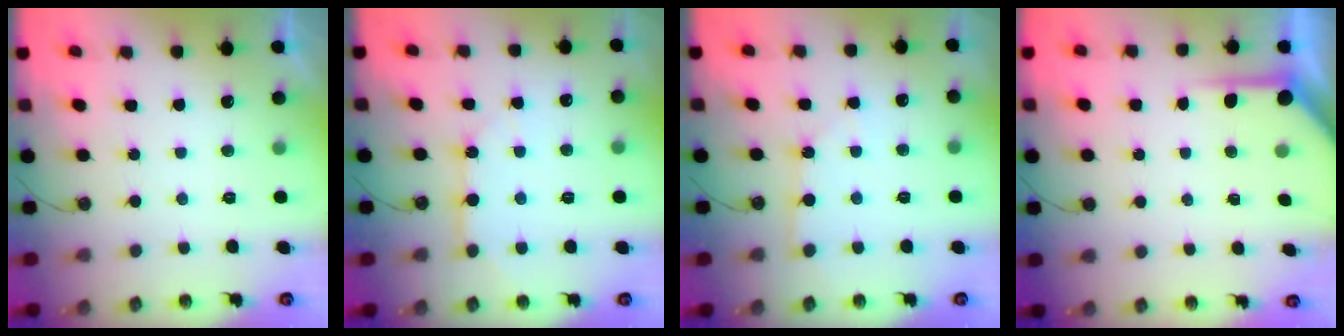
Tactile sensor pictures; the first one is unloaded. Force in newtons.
{"total": 7.7, "press": 7.7, "slide": 0.3}
{"total": 4.1, "press": 4.1, "slide": 0.5}
{"total": 4.7, "press": 4.6, "slide": 0.5}